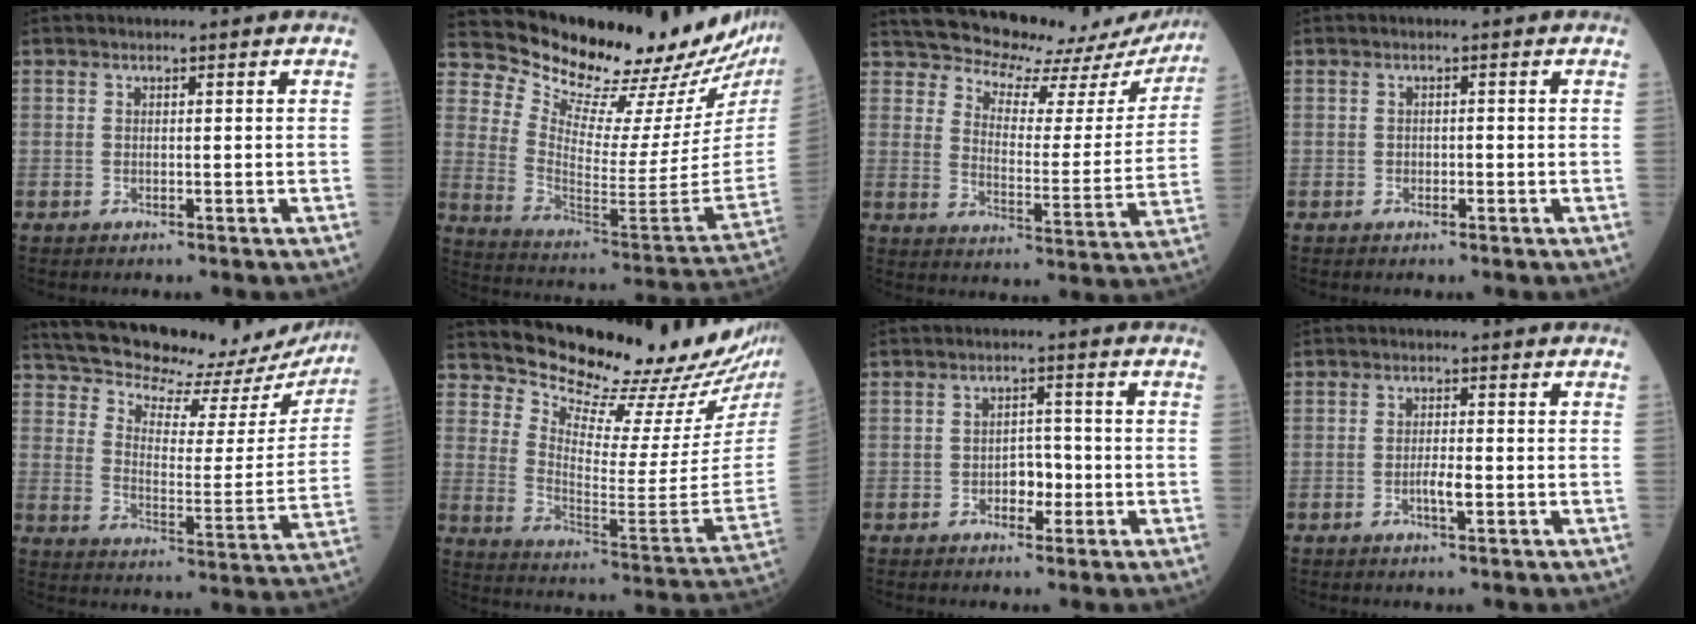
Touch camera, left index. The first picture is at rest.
{"total": 26.3, "force": [24.3, 3.7, 9.2], "torque": [-0.156, -0.123, 0.328]}
{"total": 19.1, "force": [17.4, 6.2, 5.1], "torque": [-0.055, -0.038, 0.202]}
{"total": 0.8, "force": [-0.4, 0.5, 0.4], "torque": [-0.003, 0.001, -0.009]}
{"total": 24.6, "force": [21.9, 7.2, 8.3], "torque": [-0.138, -0.034, 0.277]}
{"total": 20.7, "force": [19.3, 1.7, 7.1], "torque": [-0.127, -0.119, 0.258]}
{"total": 3.3, "force": [-1.2, 2.0, 2.3], "torque": [-0.029, 0.006, -0.022]}
{"total": 2.3, "force": [-0.8, 0.4, 2.1], "torque": [-0.039, 0.000, -0.015]}